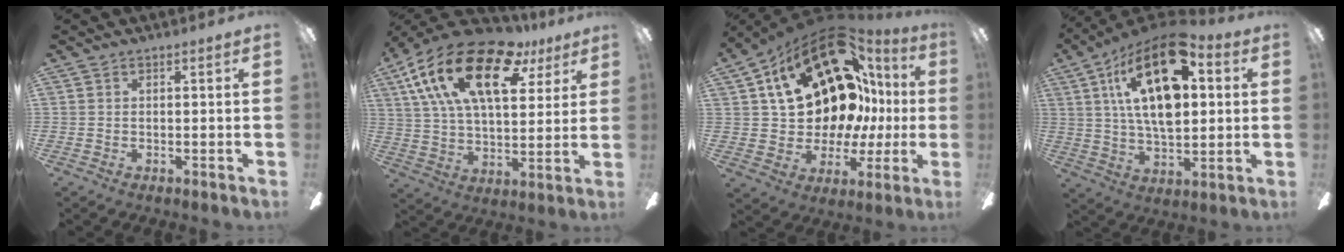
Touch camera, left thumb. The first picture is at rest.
{"total": 23.7, "force": [12.3, 11.4, 16.7], "torque": [-0.302, -0.048, 0.206]}
{"total": 25.7, "force": [11.6, 15.5, 16.9], "torque": [-0.293, -0.077, 0.226]}
{"total": 22.6, "force": [8.5, 11.1, 17.7], "torque": [-0.317, -0.030, 0.135]}